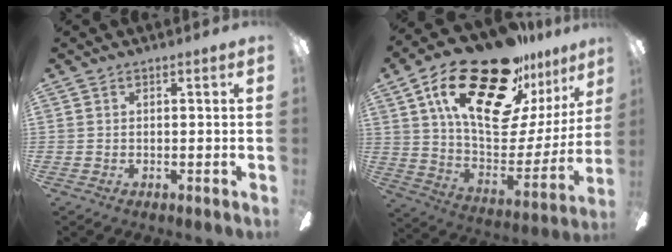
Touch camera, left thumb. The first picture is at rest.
{"total": 28.2, "force": [18.1, 11.6, 18.3], "torque": [-0.312, -0.112, 0.313]}